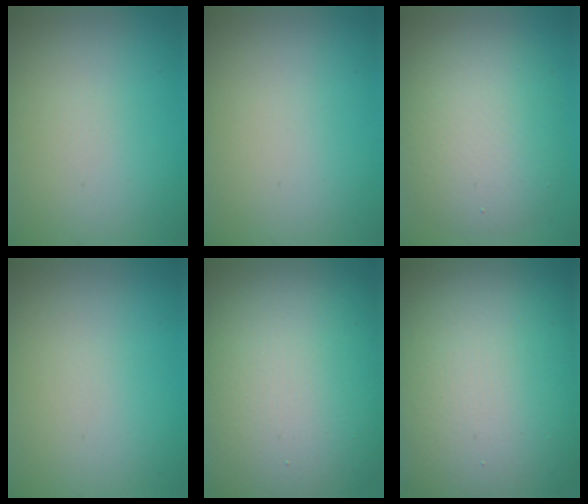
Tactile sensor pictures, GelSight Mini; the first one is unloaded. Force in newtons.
{"total": 0.0}
{"total": 7.3, "press": 7.3, "slide": 0.7}
{"total": 0.0}
{"total": 19.6, "press": 19.5, "slide": 1.3}
{"total": 21.4, "press": 21.4, "slide": 1.1}